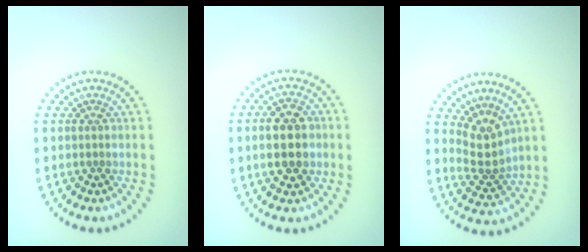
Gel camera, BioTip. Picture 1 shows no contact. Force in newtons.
{"total": 4.9, "press": 4.8, "slide": 0.3}
{"total": 2.9, "press": 2.1, "slide": 2.0}